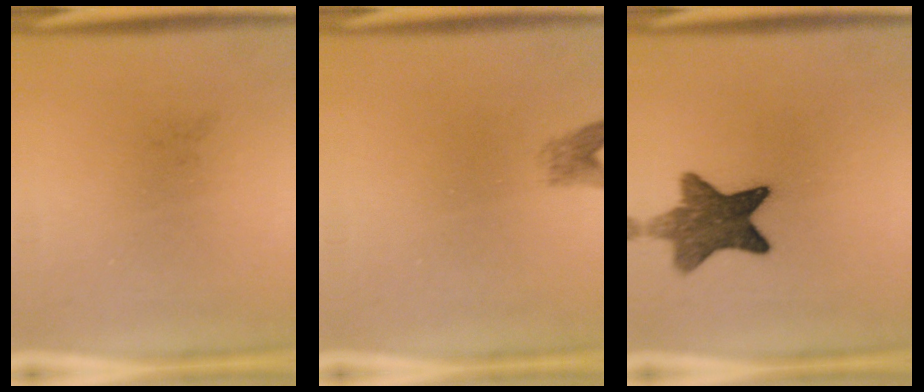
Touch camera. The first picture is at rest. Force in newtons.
{"total": 1.8}
{"total": 9.5}